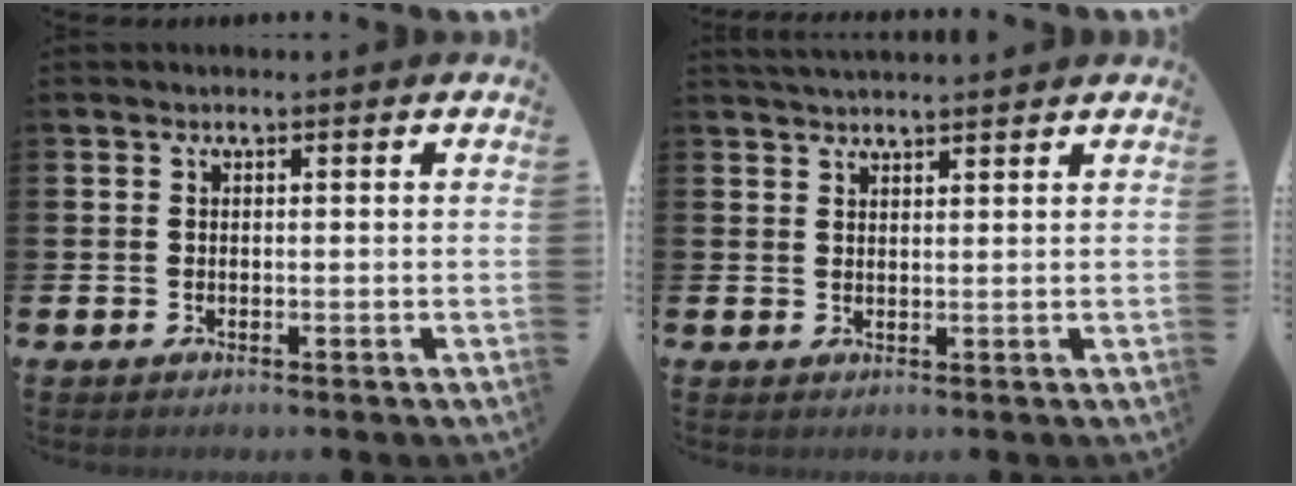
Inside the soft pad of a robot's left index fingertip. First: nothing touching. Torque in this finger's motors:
{"motor_torque": [0.91, -1.22, 0.11, 0.03]}